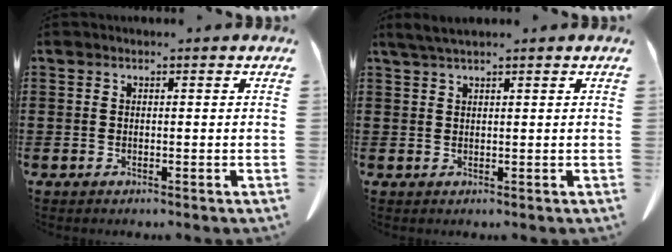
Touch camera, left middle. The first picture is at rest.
{"total": 2.2, "force": [1.7, 0.0, 1.4], "torque": [-0.031, -0.001, 0.033]}